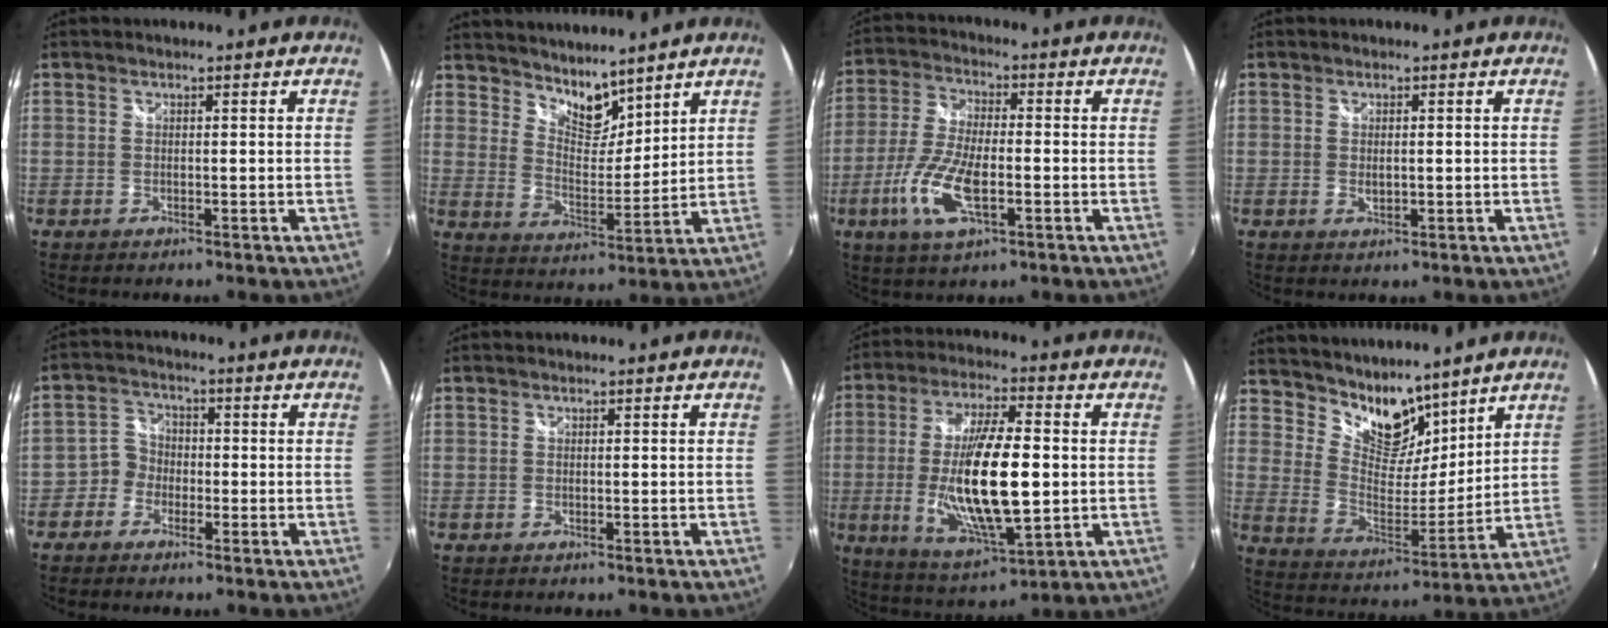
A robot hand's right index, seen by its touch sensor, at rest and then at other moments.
{"total": 7.9, "force": [6.9, 2.8, 2.6], "torque": [-0.031, -0.002, 0.125]}
{"total": 11.6, "force": [-3.9, 4.1, 10.1], "torque": [-0.219, -0.007, -0.078]}
{"total": 1.7, "force": [0.0, 1.1, 1.3], "torque": [-0.023, -0.002, 0.003]}
{"total": 4.1, "force": [-2.2, 3.4, 0.2], "torque": [-0.004, 0.018, -0.051]}
{"total": 0.0}
{"total": 18.2, "force": [-1.3, 5.5, 17.3], "torque": [-0.330, -0.014, -0.013]}
{"total": 12.3, "force": [10.0, 5.7, 4.4], "torque": [-0.083, -0.004, 0.186]}